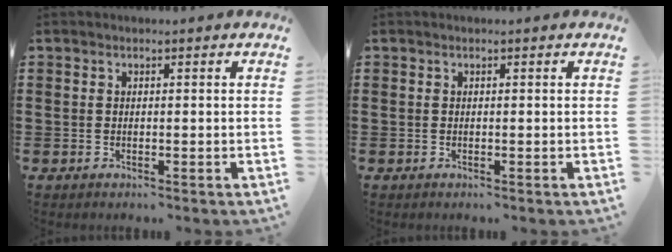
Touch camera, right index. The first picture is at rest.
{"total": 0.0}